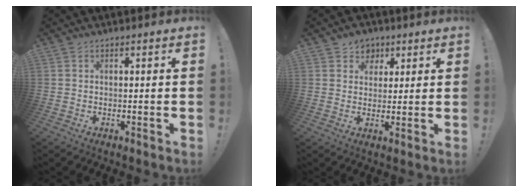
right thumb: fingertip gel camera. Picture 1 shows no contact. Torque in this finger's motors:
{"motor_torque": [-0.30, 0.16, -0.11, 0.10, 0.00]}